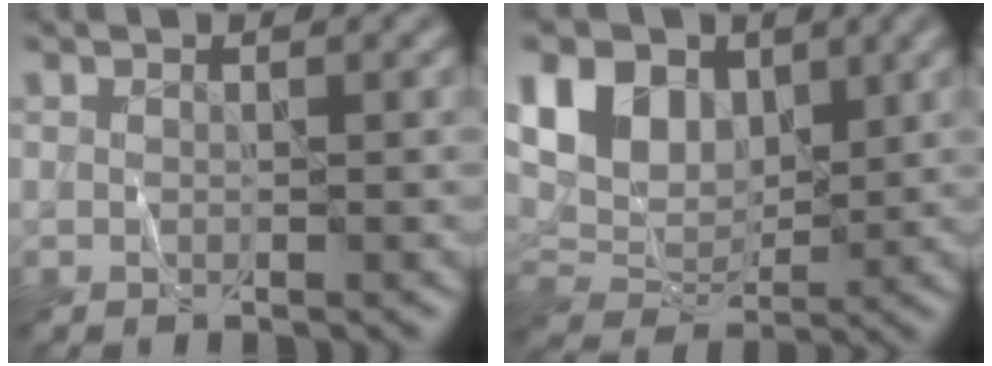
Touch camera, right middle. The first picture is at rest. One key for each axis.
{"total": 8.8, "fx": 3.6, "fy": 6.0, "fz": 5.4, "tx": -0.121, "ty": 0.014, "tz": 0.059}